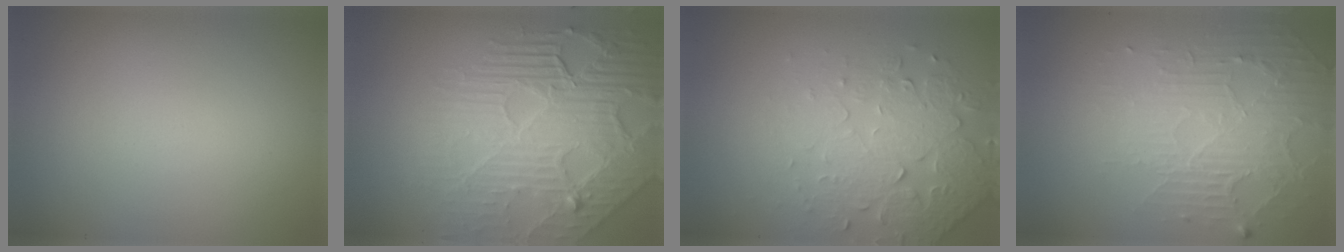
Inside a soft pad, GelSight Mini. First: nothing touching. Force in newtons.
{"total": 8.5, "press": 5.8, "slide": 6.2}
{"total": 4.9, "press": 3.4, "slide": 3.6}
{"total": 4.7, "press": 3.3, "slide": 3.3}